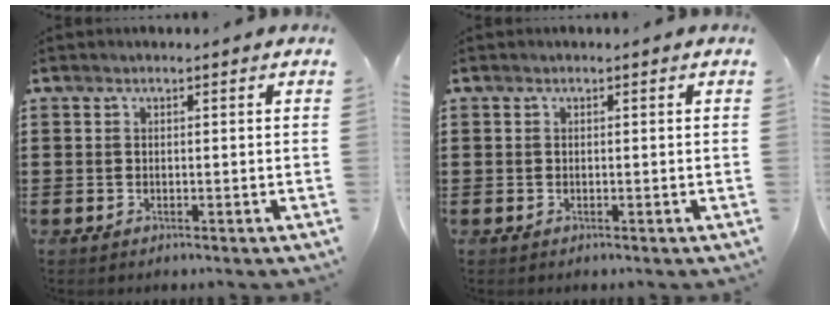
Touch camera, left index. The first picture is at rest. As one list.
[{"total": 0.0}]